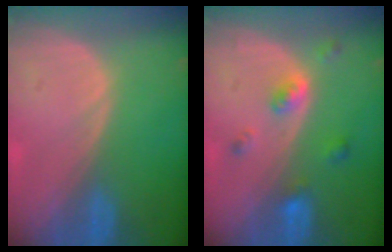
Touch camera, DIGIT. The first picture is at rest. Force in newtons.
{"total": 4.4, "press": 4.1, "slide": 1.7}